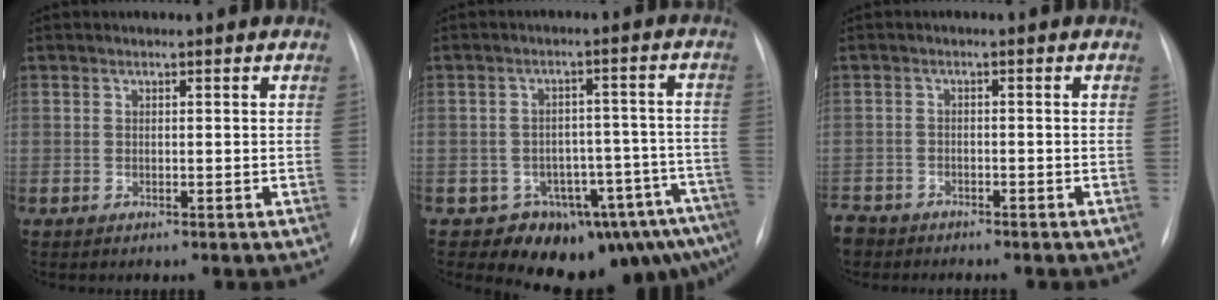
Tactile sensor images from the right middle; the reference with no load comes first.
{"total": 11.4, "force": [-8.8, 5.8, 4.4], "torque": [-0.018, 0.063, -0.106]}
{"total": 4.7, "force": [-4.2, 2.1, 0.5], "torque": [-0.010, -0.008, -0.077]}